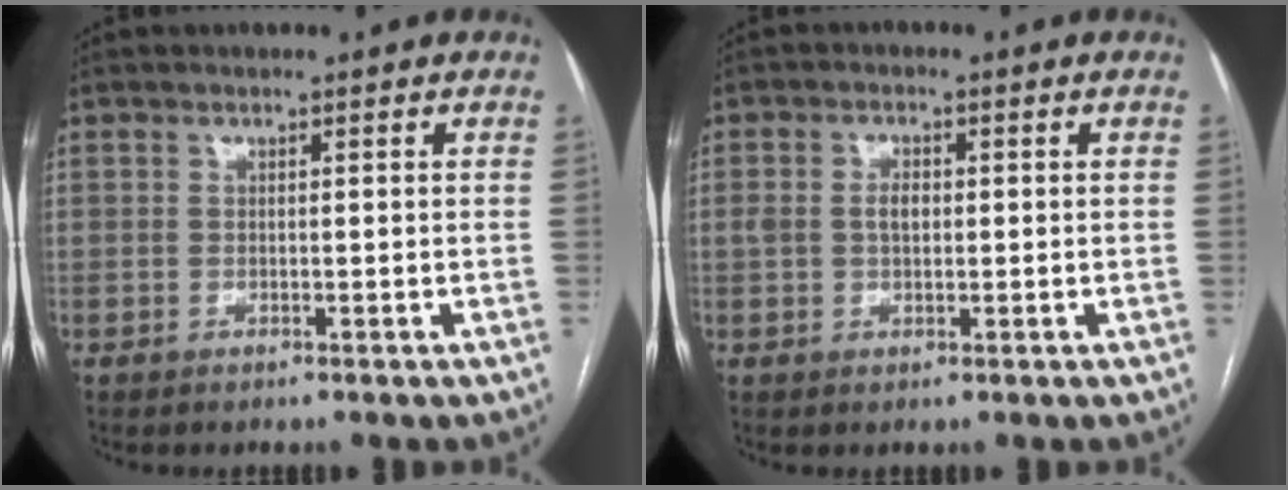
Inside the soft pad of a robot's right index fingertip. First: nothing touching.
{"total": 3.5, "force": [0.2, 2.1, 2.8], "torque": [-0.060, 0.016, 0.009]}